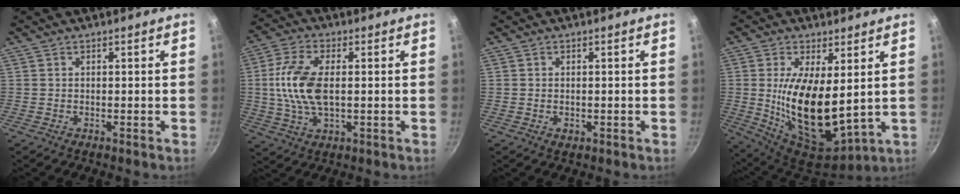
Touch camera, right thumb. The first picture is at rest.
{"total": 11.2, "force": [0.6, 5.7, 9.6], "torque": [-0.195, 0.009, 0.006]}
{"total": 1.3, "force": [-0.3, 0.9, 0.9], "torque": [-0.013, 0.000, -0.004]}
{"total": 16.9, "force": [1.7, 7.5, 15.1], "torque": [-0.265, -0.037, 0.047]}